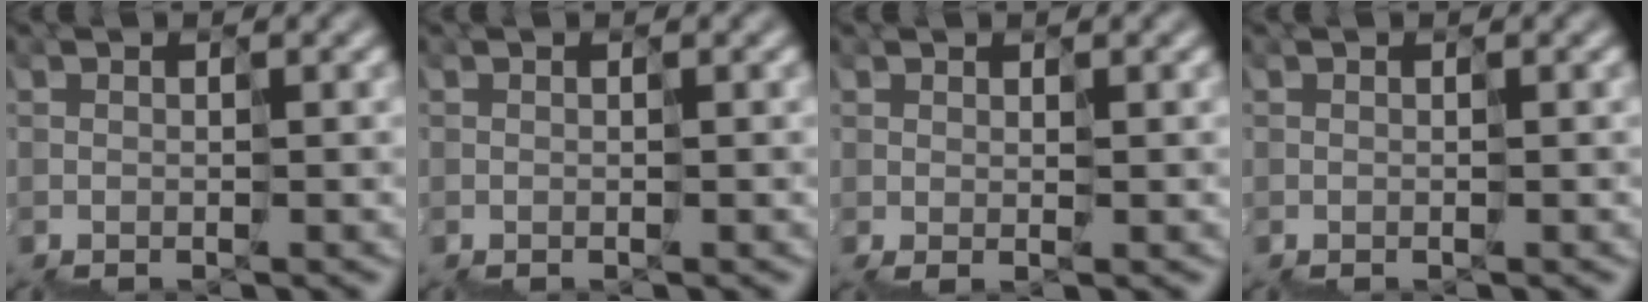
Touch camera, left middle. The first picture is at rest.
{"total": 0.0}
{"total": 0.6, "force": [0.5, -0.3, 0.2], "torque": [-0.016, 0.004, 0.005]}
{"total": 0.0}